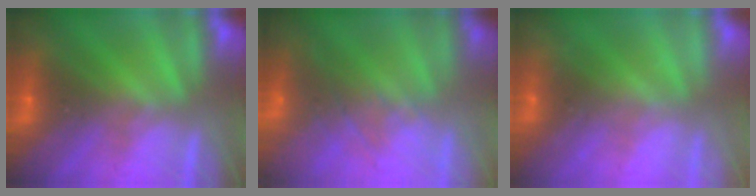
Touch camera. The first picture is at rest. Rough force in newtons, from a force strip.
{"total": 5.7}
{"total": 2.1}